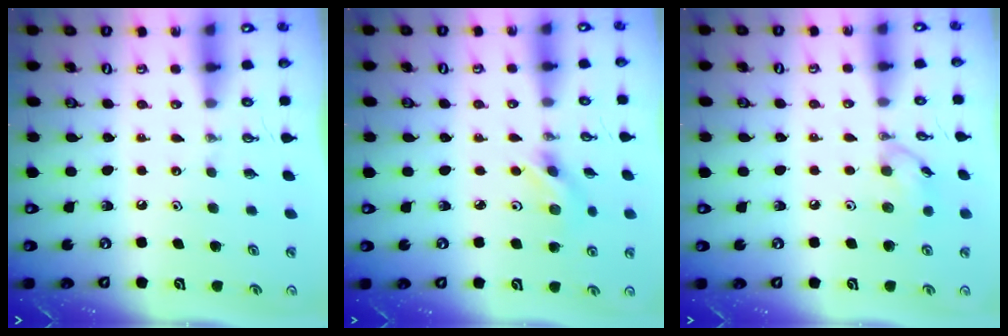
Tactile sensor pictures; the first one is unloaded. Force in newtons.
{"total": 3.2, "press": 3.1, "slide": 0.4}
{"total": 8.2, "press": 8.1, "slide": 0.6}